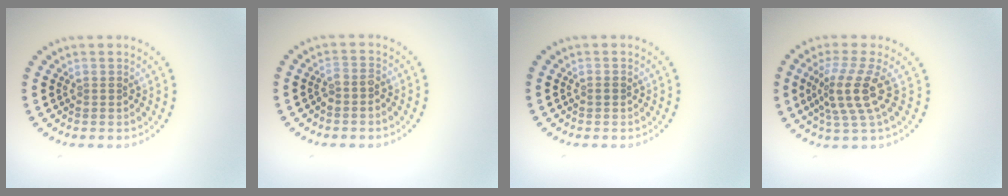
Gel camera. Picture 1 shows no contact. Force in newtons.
{"total": 1.1, "press": 0.9, "slide": 0.6}
{"total": 0.5, "press": 0.5, "slide": 0.1}
{"total": 4.0, "press": 3.0, "slide": 2.6}